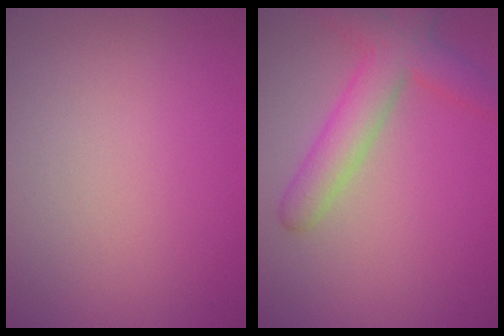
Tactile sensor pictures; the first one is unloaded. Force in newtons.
{"total": 4.7, "press": 4.7, "slide": 0.2}